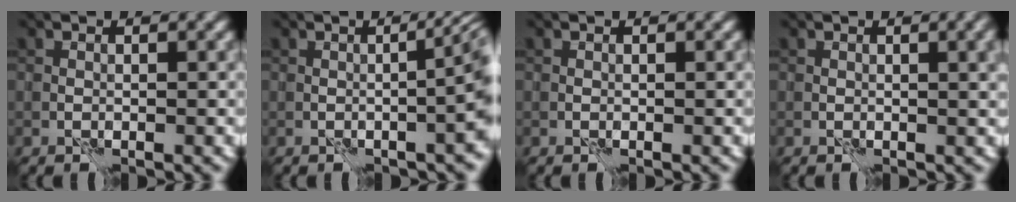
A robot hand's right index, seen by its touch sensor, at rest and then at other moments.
{"total": 7.6, "force": [-0.5, 2.8, 7.1], "torque": [-0.046, 0.016, -0.013]}
{"total": 0.0}
{"total": 2.8, "force": [0.8, 0.9, 2.5], "torque": [-0.030, 0.005, 0.010]}